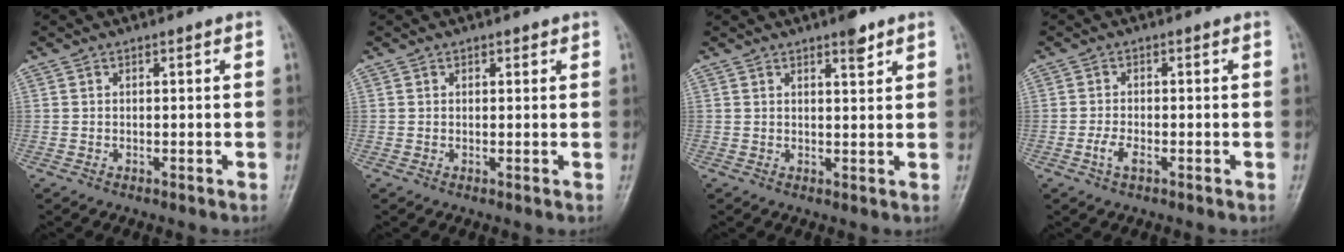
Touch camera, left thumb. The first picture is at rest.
{"total": 1.0, "force": [0.7, 0.7, 0.2], "torque": [0.009, -0.003, 0.005]}
{"total": 3.1, "force": [2.2, 0.9, 2.0], "torque": [-0.022, -0.013, 0.030]}
{"total": 2.7, "force": [-1.2, 1.3, 2.1], "torque": [-0.046, 0.006, -0.024]}